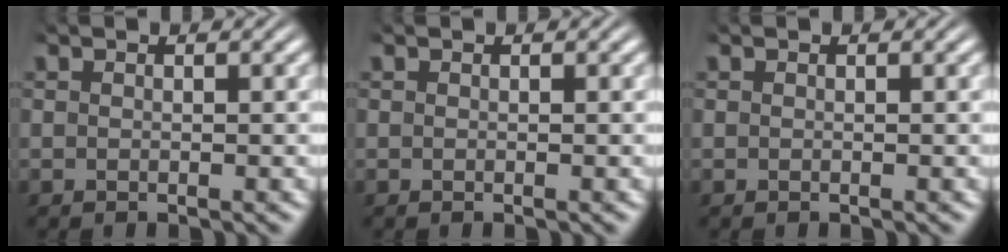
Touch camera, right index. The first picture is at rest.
{"total": 0.0}
{"total": 0.0}